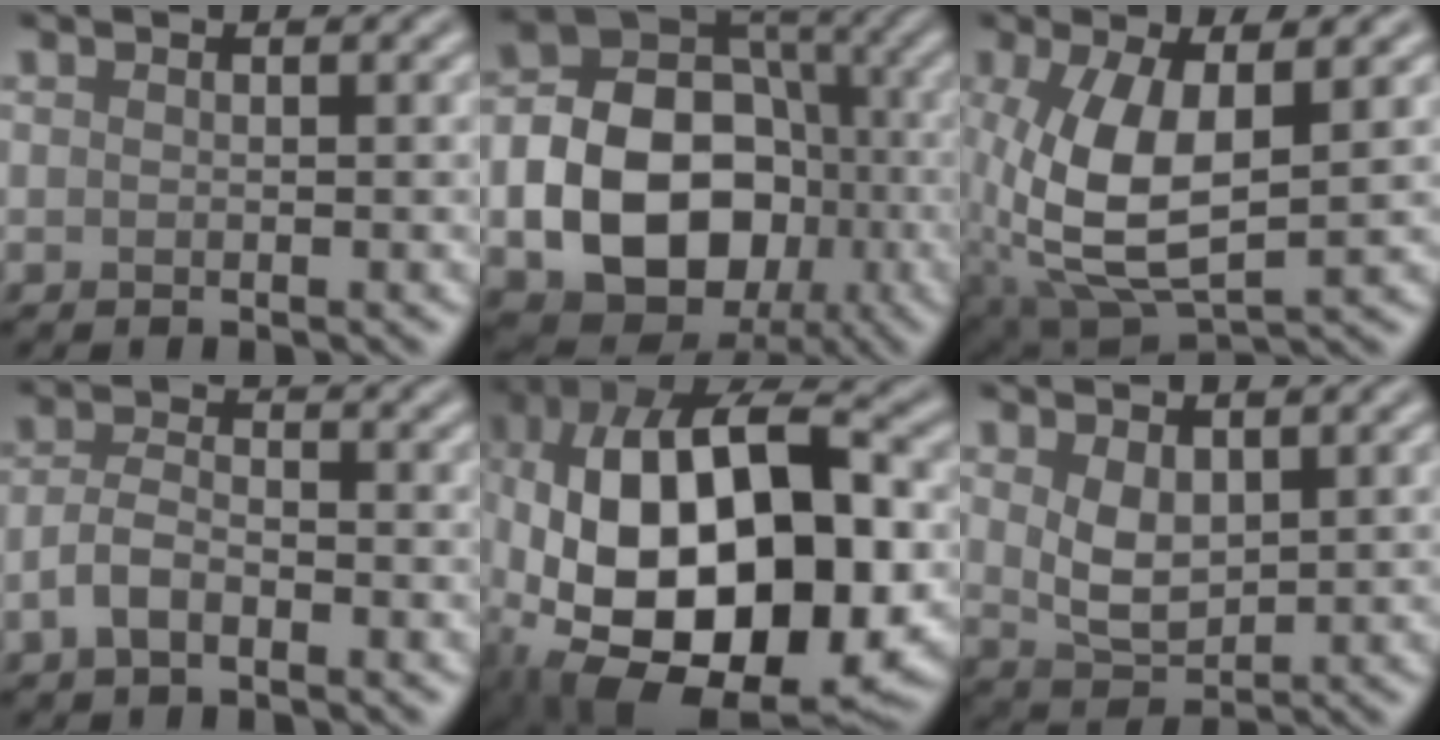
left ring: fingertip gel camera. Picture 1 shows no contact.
{"total": 12.6, "force": [-3.0, 9.3, 7.9], "torque": [-0.126, -0.005, -0.063]}
{"total": 7.7, "force": [0.1, 3.5, 6.9], "torque": [-0.154, -0.004, 0.005]}
{"total": 2.9, "force": [-1.4, 1.4, 2.2], "torque": [-0.044, 0.004, -0.035]}
{"total": 19.9, "force": [-3.1, 11.0, 16.3], "torque": [-0.282, -0.009, -0.036]}
{"total": 3.5, "force": [1.0, 2.1, 2.6], "torque": [-0.061, -0.004, 0.027]}